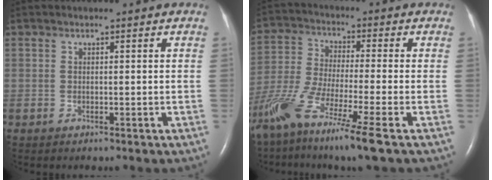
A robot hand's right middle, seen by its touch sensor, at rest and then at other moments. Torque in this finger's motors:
{"motor_torque": [1.19, -0.94, 0.25, 0.18]}